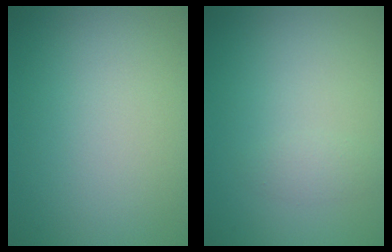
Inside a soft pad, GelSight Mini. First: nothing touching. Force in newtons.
{"total": 1.0, "press": 1.0, "slide": 0.1}